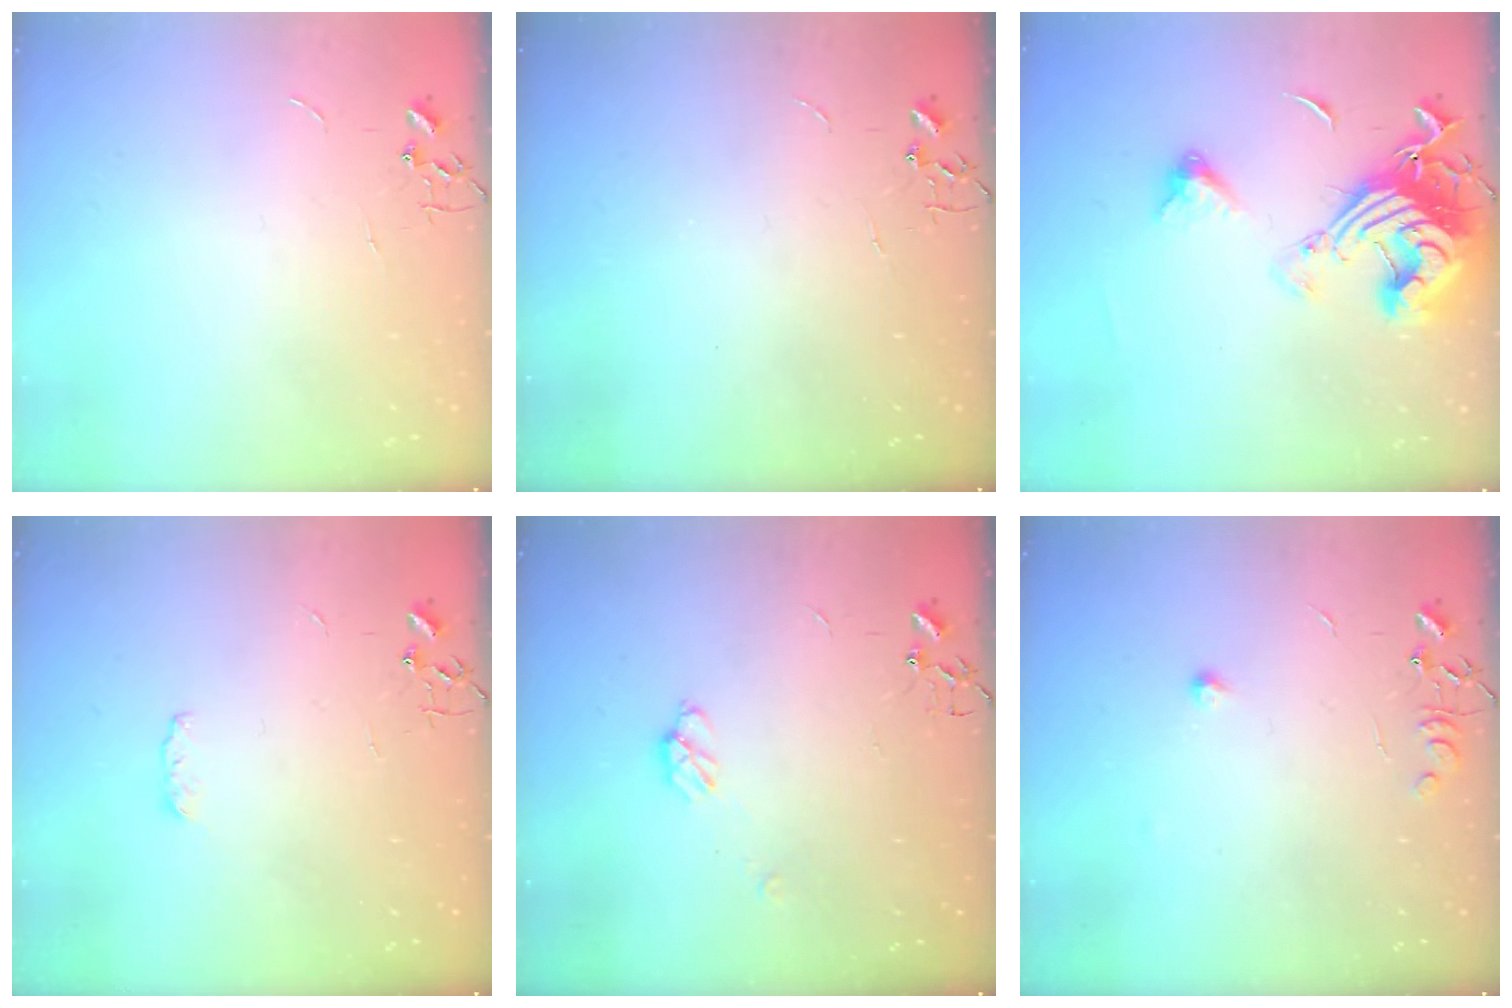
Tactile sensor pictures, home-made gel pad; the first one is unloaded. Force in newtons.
{"total": 0.0}
{"total": 18.1, "press": 18.0, "slide": 2.0}
{"total": 4.0, "press": 4.0, "slide": 0.6}
{"total": 5.0, "press": 4.9, "slide": 0.5}
{"total": 7.8, "press": 7.8, "slide": 0.5}